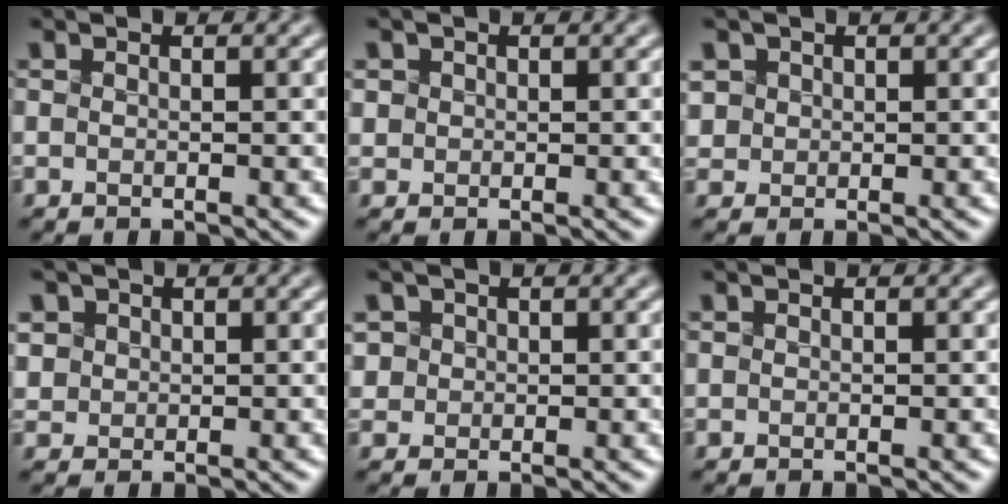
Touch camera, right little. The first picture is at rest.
{"total": 1.7, "force": [0.7, 1.5, 0.5], "torque": [-0.013, 0.009, 0.021]}
{"total": 2.5, "force": [0.9, 2.2, 0.7], "torque": [-0.022, 0.011, 0.025]}
{"total": 3.0, "force": [1.2, 2.5, 0.9], "torque": [-0.032, 0.012, 0.029]}
{"total": 2.7, "force": [0.9, 2.4, 0.8], "torque": [-0.016, 0.014, 0.021]}
{"total": 0.0}